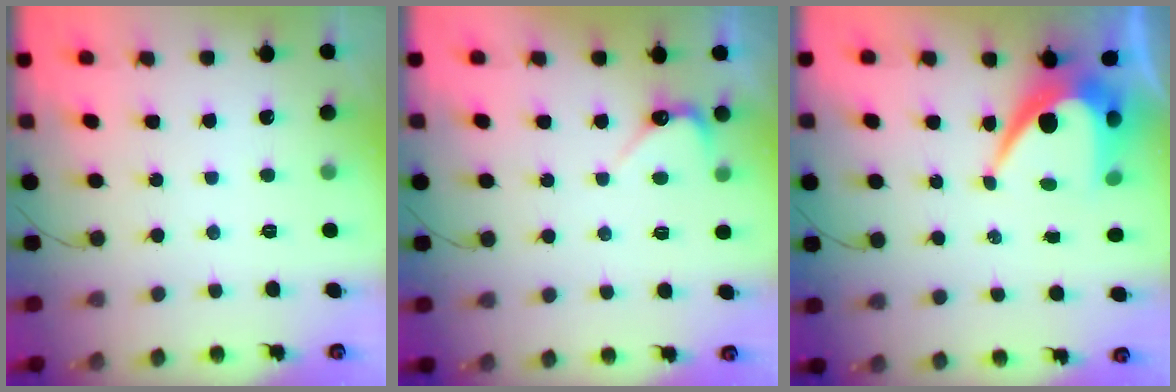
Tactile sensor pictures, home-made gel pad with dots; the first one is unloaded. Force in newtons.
{"total": 2.9, "press": 2.9, "slide": 0.3}
{"total": 9.3, "press": 9.3, "slide": 0.8}